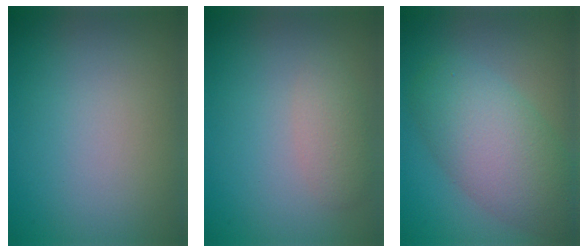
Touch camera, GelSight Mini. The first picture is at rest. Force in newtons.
{"total": 1.7, "press": 1.7, "slide": 0.1}
{"total": 6.9, "press": 6.9, "slide": 0.2}